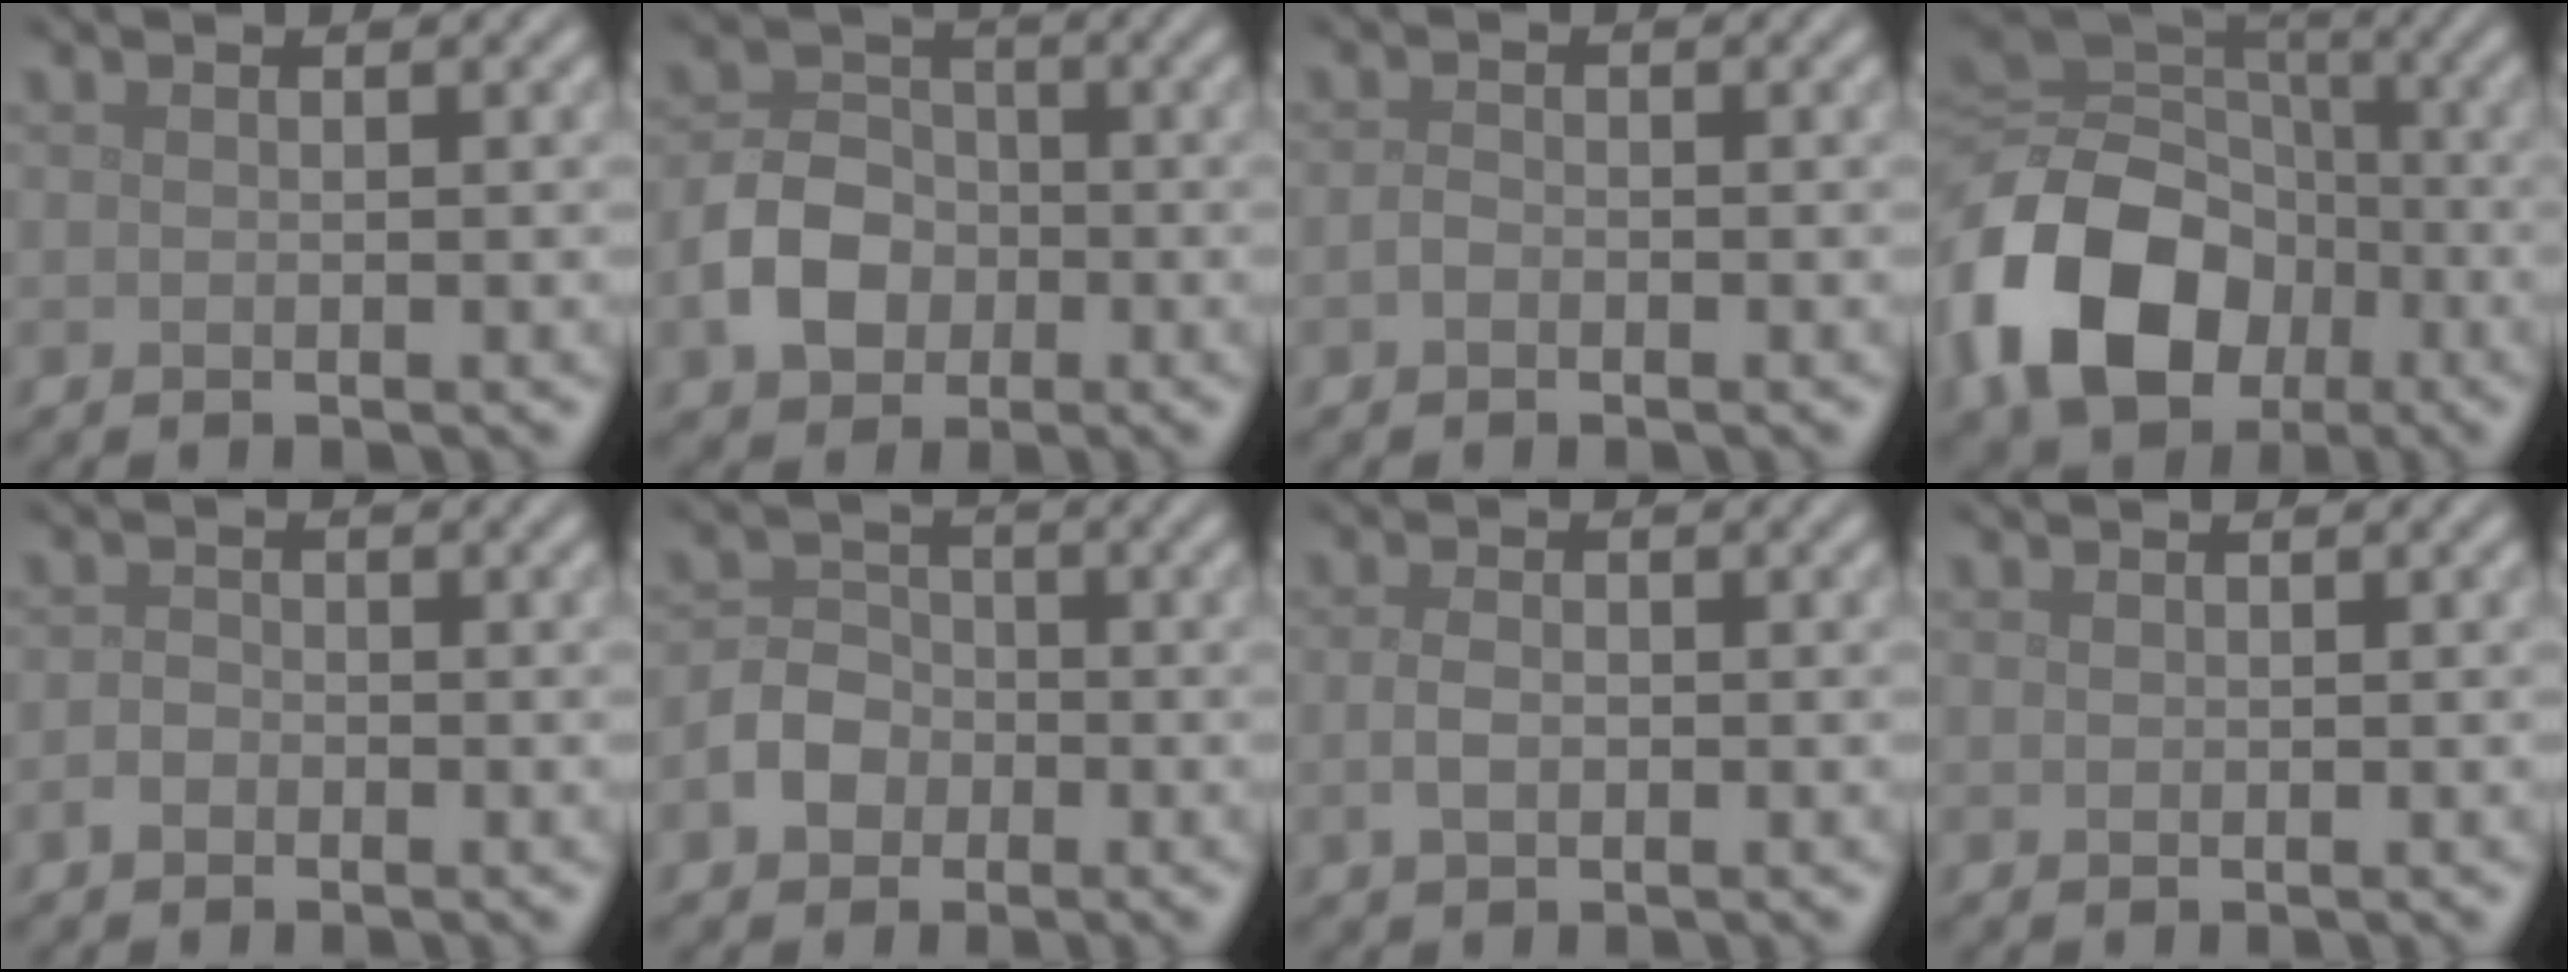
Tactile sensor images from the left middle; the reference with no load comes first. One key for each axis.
{"total": 5.0, "fx": -1.6, "fy": 3.9, "fz": 2.7, "tx": -0.051, "ty": 0.003, "tz": -0.035}
{"total": 0.8, "fx": -0.4, "fy": 0.6, "fz": 0.4, "tx": -0.010, "ty": 0.000, "tz": -0.012}
{"total": 14.5, "fx": -5.1, "fy": 10.8, "fz": 8.2, "tx": -0.194, "ty": -0.024, "tz": -0.103}
{"total": 1.3, "fx": -0.7, "fy": 1.0, "fz": 0.4, "tx": -0.005, "ty": 0.003, "tz": -0.018}
{"total": 3.4, "fx": -1.3, "fy": 2.8, "fz": 1.5, "tx": -0.018, "ty": 0.004, "tz": -0.030}
{"total": 1.7, "fx": -0.2, "fy": 1.1, "fz": 1.3, "tx": -0.029, "ty": 0.000, "tz": -0.004}
{"total": 0.0}